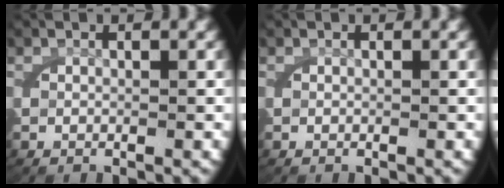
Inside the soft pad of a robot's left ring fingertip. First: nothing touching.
{"total": 0.0}